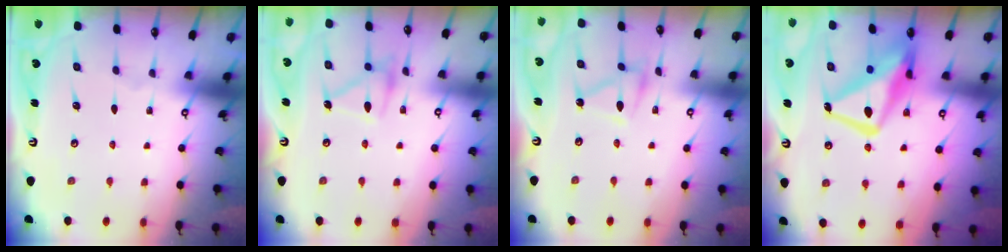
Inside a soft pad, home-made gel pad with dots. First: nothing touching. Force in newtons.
{"total": 12.8, "press": 12.8, "slide": 1.0}
{"total": 7.3, "press": 7.2, "slide": 0.4}
{"total": 14.2, "press": 14.1, "slide": 1.4}